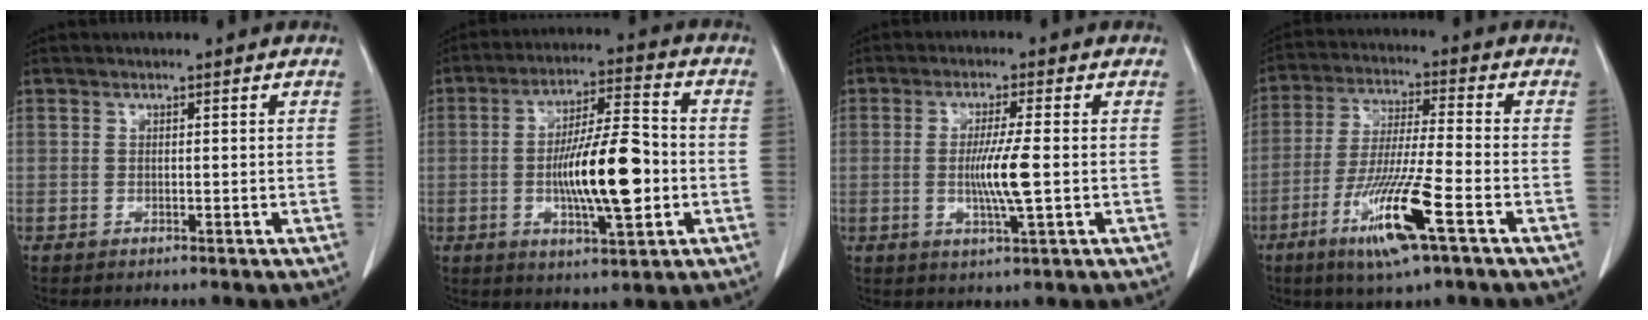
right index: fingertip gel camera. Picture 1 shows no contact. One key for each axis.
{"total": 13.4, "fx": -2.1, "fy": 2.6, "fz": 12.9, "tx": -0.228, "ty": 0.002, "tz": -0.033}
{"total": 6.3, "fx": -0.6, "fy": -0.3, "fz": 6.3, "tx": -0.119, "ty": -0.014, "tz": -0.011}
{"total": 12.7, "fx": -5.9, "fy": 0.1, "fz": 11.2, "tx": -0.224, "ty": -0.026, "tz": -0.109}